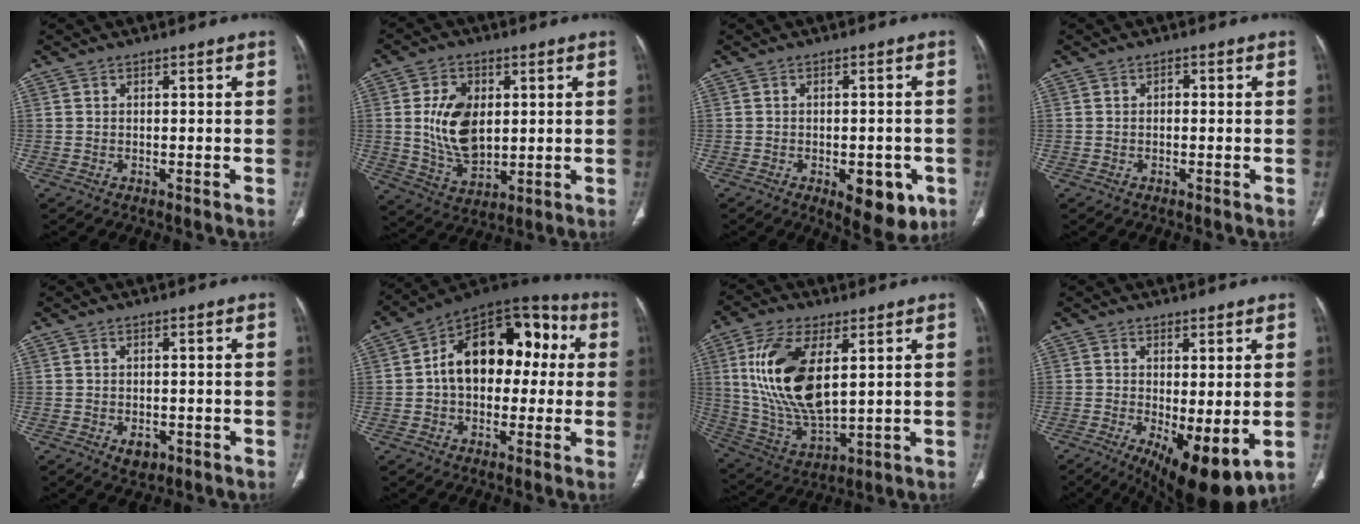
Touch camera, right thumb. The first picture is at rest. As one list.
[{"total": 12.3, "force": [1.6, 8.1, 9.1], "torque": [-0.142, -0.016, 0.041]}, {"total": 9.2, "force": [-3.6, 4.5, 7.2], "torque": [-0.069, 0.004, -0.035]}, {"total": 1.1, "force": [-0.2, 0.8, 0.7], "torque": [-0.006, 0.004, -0.007]}, {"total": 3.0, "force": [-1.1, 2.1, 1.9], "torque": [-0.019, 0.001, -0.006]}, {"total": 19.6, "force": [2.1, 12.5, 14.9], "torque": [-0.186, 0.050, 0.024]}, {"total": 18.3, "force": [4.5, 8.6, 15.5], "torque": [-0.307, -0.021, 0.096]}, {"total": 11.7, "force": [-2.9, 4.1, 10.6], "torque": [-0.159, -0.024, -0.029]}]